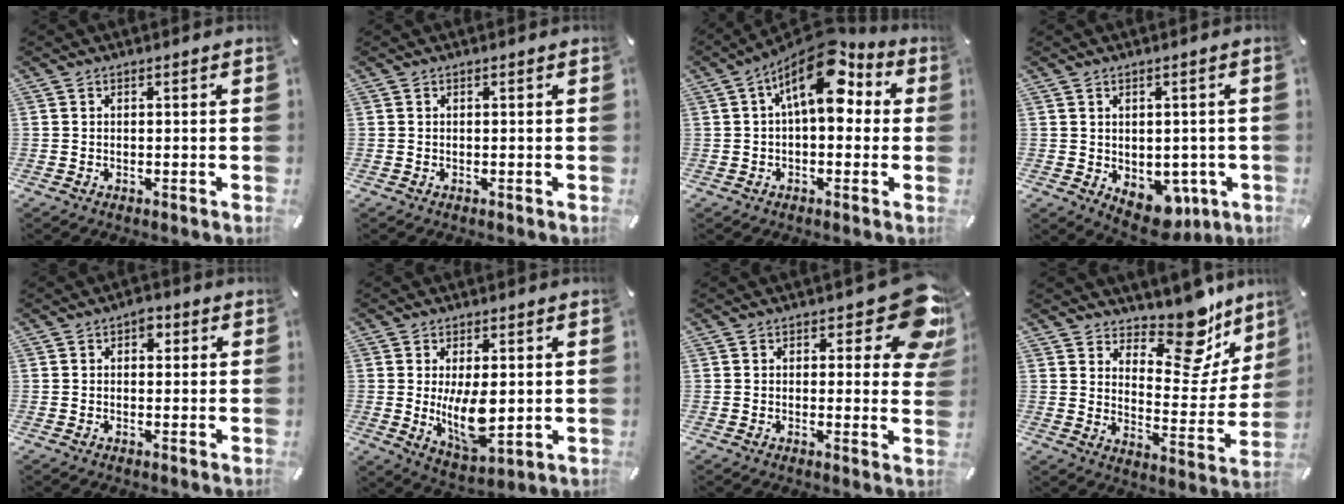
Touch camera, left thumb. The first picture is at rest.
{"total": 0.0}
{"total": 13.7, "force": [5.1, 6.9, 10.7], "torque": [-0.159, -0.026, 0.089]}
{"total": 7.2, "force": [-2.5, 5.1, 4.4], "torque": [-0.033, 0.009, -0.036]}
{"total": 2.7, "force": [0.9, 1.9, 1.7], "torque": [-0.013, -0.002, 0.009]}
{"total": 10.7, "force": [0.2, 5.4, 9.2], "torque": [-0.151, -0.026, 0.003]}
{"total": 12.2, "force": [5.8, 5.3, 9.4], "torque": [-0.100, -0.042, 0.098]}
{"total": 15.5, "force": [12.7, 6.2, 6.2], "torque": [-0.079, -0.117, 0.218]}